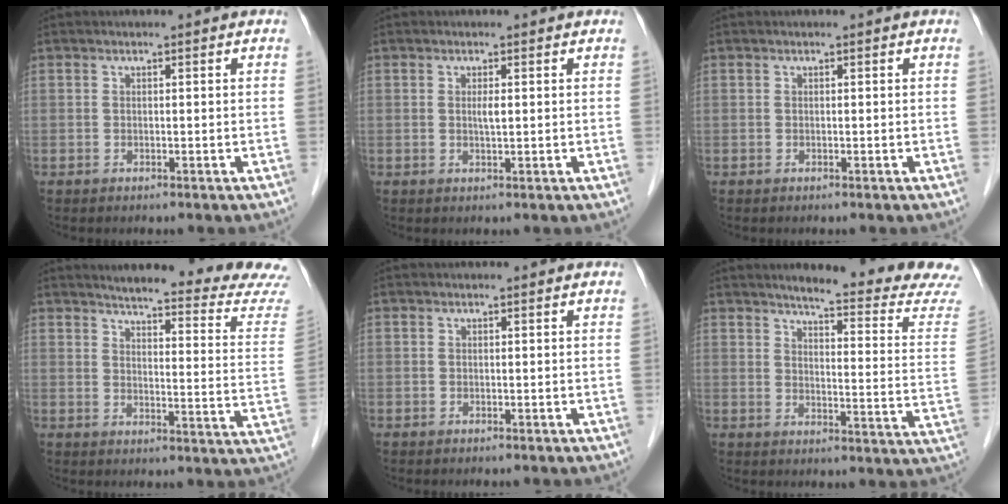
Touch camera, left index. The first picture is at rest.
{"total": 1.2, "force": [-0.3, 0.1, 1.1], "torque": [-0.026, -0.007, -0.004]}
{"total": 0.0}
{"total": 20.4, "force": [19.4, -0.4, 6.4], "torque": [-0.081, -0.110, 0.214]}
{"total": 0.0}
{"total": 16.7, "force": [15.5, -0.9, 6.1], "torque": [-0.080, -0.104, 0.169]}